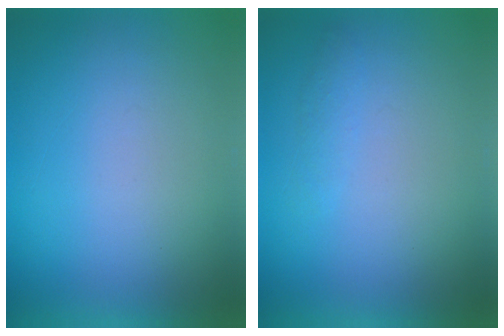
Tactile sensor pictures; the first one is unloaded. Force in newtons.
{"total": 1.3}